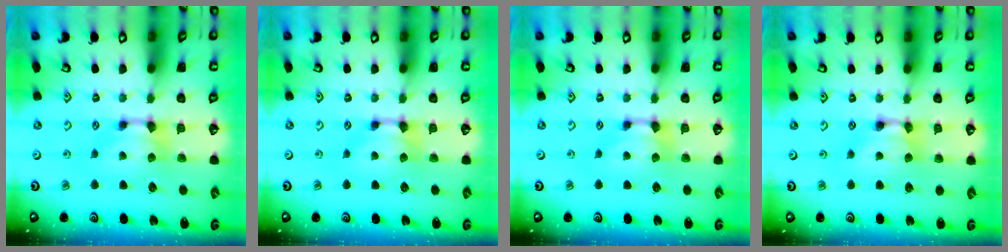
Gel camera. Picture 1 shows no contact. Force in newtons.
{"total": 0.0}
{"total": 0.0}
{"total": 1.2, "press": 1.2, "slide": 0.2}